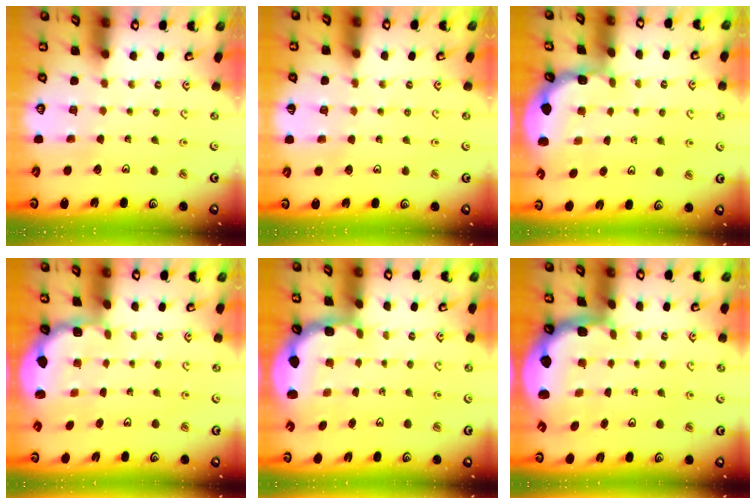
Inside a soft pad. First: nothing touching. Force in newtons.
{"total": 2.9, "press": 2.9, "slide": 0.5}
{"total": 1.1, "press": 1.1, "slide": 0.3}
{"total": 1.8, "press": 1.6, "slide": 0.7}
{"total": 2.6, "press": 2.3, "slide": 1.3}
{"total": 2.4, "press": 2.0, "slide": 1.2}